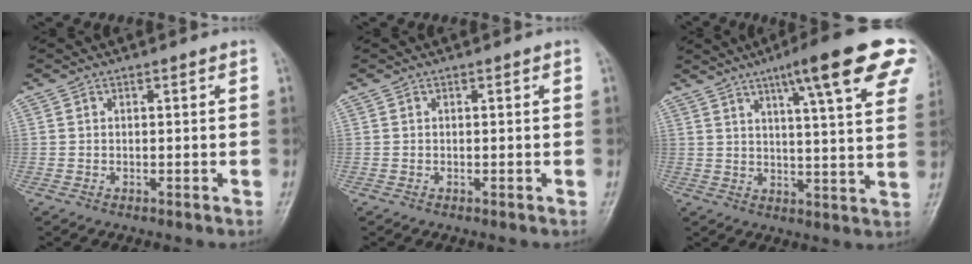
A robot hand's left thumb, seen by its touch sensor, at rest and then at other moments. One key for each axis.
{"total": 0.0}
{"total": 19.3, "fx": 10.6, "fy": 3.0, "fz": 15.8, "tx": -0.200, "ty": -0.023, "tz": 0.135}